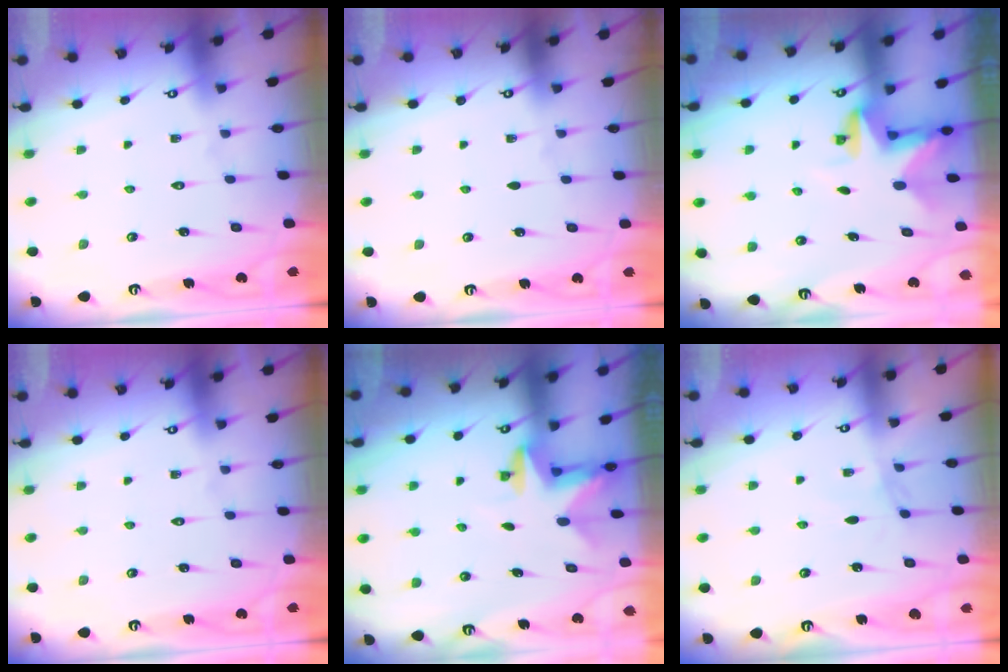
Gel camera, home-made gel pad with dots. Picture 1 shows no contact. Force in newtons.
{"total": 0.0}
{"total": 2.9, "press": 2.9, "slide": 0.2}
{"total": 0.0}
{"total": 2.4, "press": 2.3, "slide": 0.4}
{"total": 2.2, "press": 2.1, "slide": 0.4}